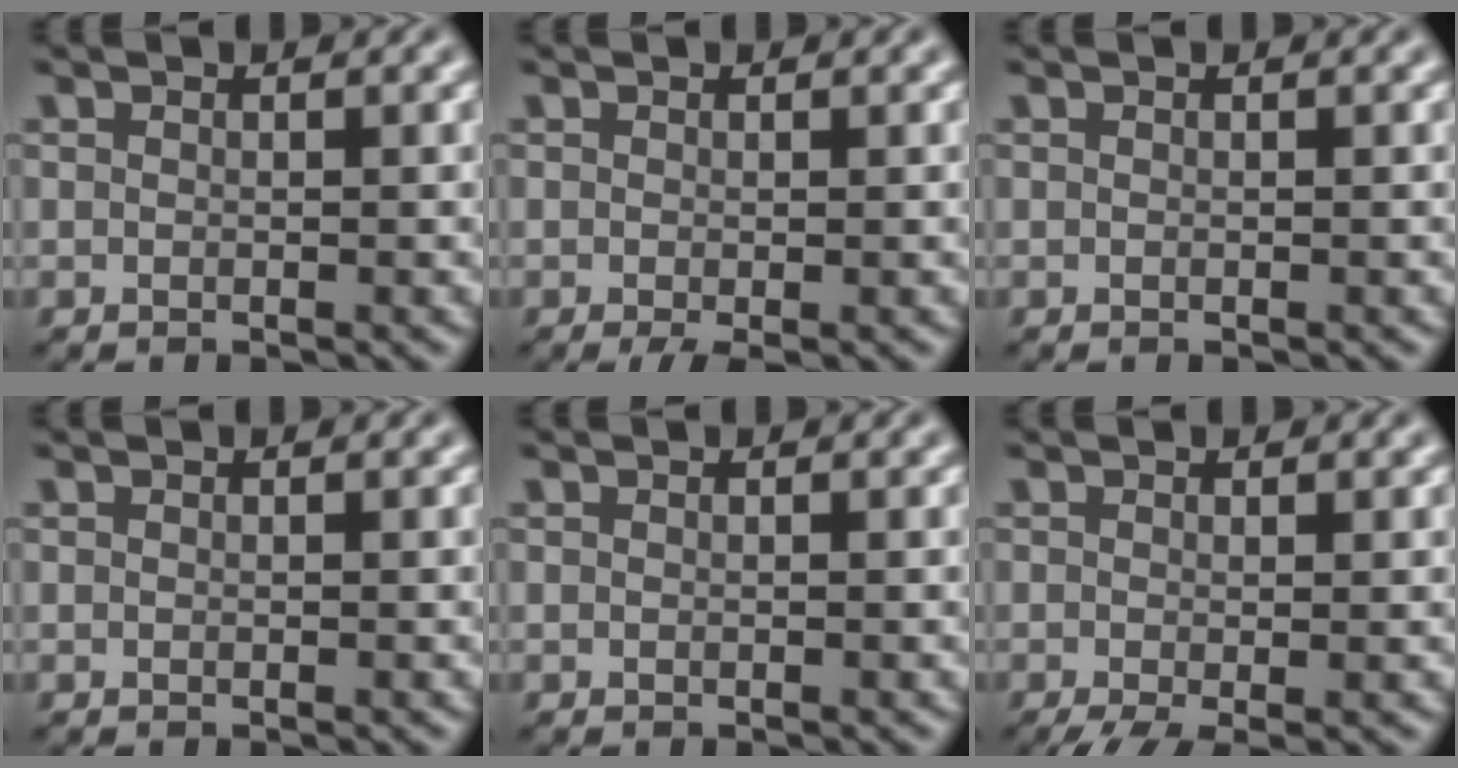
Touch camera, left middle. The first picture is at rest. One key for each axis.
{"total": 1.3, "fx": -0.5, "fy": 0.2, "fz": 1.2, "tx": -0.023, "ty": -0.009, "tz": -0.008}
{"total": 0.0}
{"total": 0.0}
{"total": 0.0}
{"total": 2.9, "fx": -1.3, "fy": 0.7, "fz": 2.5, "tx": -0.046, "ty": -0.012, "tz": -0.022}